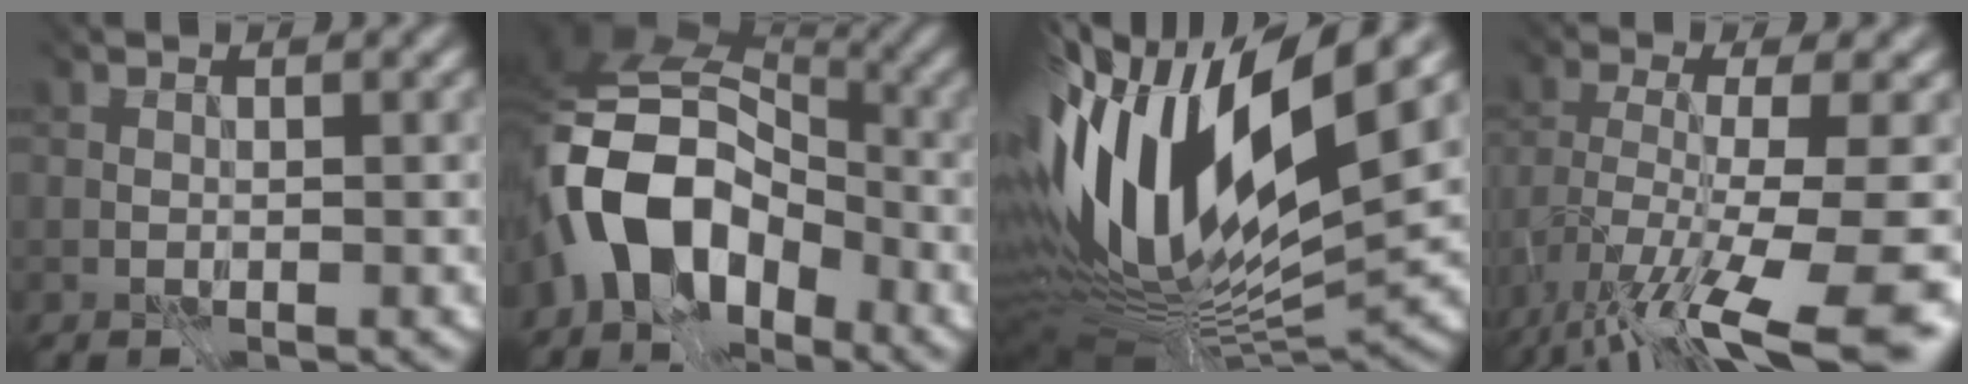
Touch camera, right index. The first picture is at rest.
{"total": 10.4, "force": [-6.2, 5.6, 6.2], "torque": [-0.120, -0.007, -0.105]}
{"total": 14.3, "force": [1.6, 5.0, 13.3], "torque": [-0.258, -0.009, 0.044]}
{"total": 13.6, "force": [-9.4, 1.7, 9.7], "torque": [-0.180, -0.024, -0.122]}